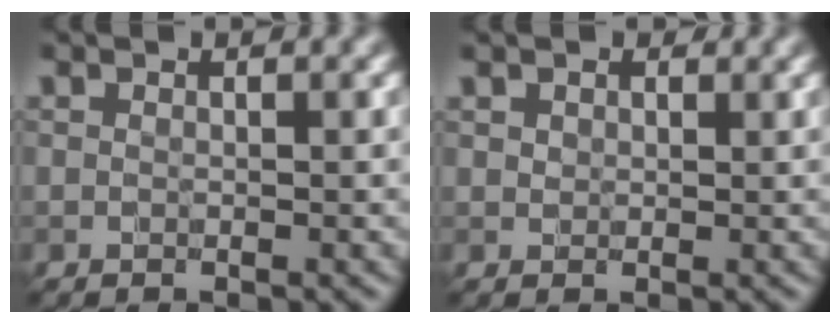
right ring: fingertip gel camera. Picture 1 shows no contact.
{"total": 1.4, "force": [1.0, 1.0, 0.3], "torque": [-0.013, 0.001, 0.021]}